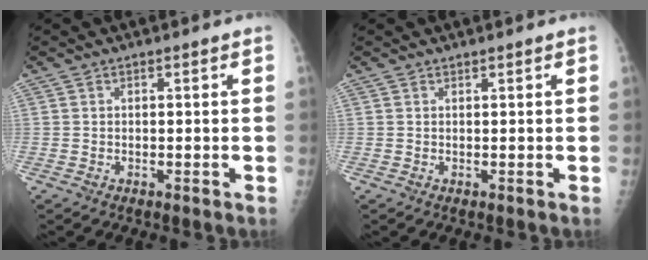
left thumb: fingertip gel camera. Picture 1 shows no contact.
{"total": 0.0}